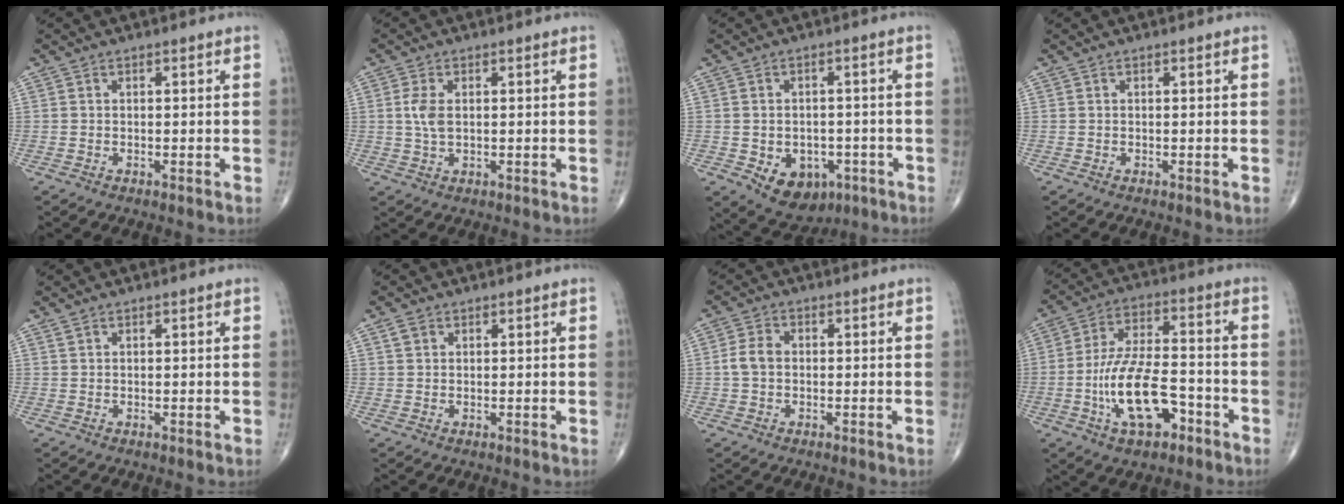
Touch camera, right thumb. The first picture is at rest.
{"total": 3.9, "force": [0.6, 2.1, 3.2], "torque": [-0.071, 0.000, 0.011]}
{"total": 9.9, "force": [-3.8, 7.2, 5.5], "torque": [-0.058, 0.017, -0.040]}
{"total": 0.0}
{"total": 0.7, "force": [0.5, 0.4, 0.2], "torque": [-0.005, 0.005, 0.010]}
{"total": 1.7, "force": [0.9, 1.3, 0.7], "torque": [-0.008, 0.003, 0.014]}
{"total": 3.8, "force": [-0.1, 2.8, 2.5], "torque": [-0.050, 0.010, -0.007]}
{"total": 14.9, "force": [-5.6, 6.8, 12.0], "torque": [-0.215, 0.036, -0.094]}